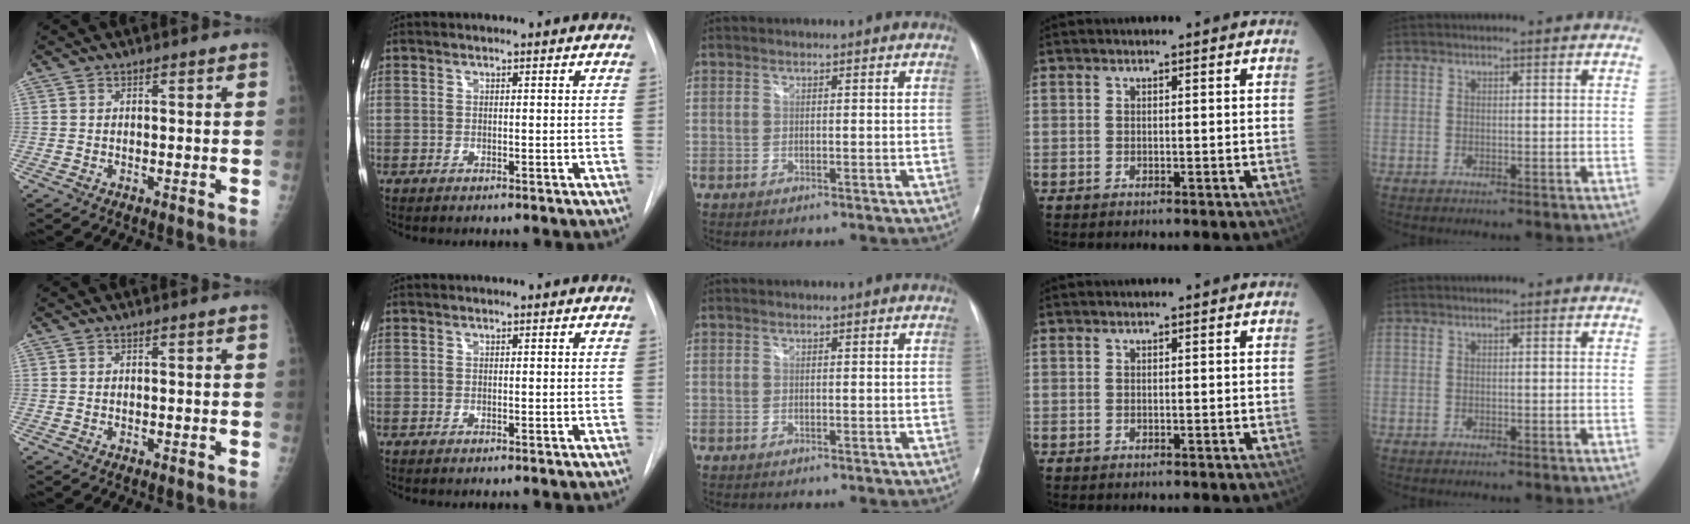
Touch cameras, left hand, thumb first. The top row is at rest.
{}